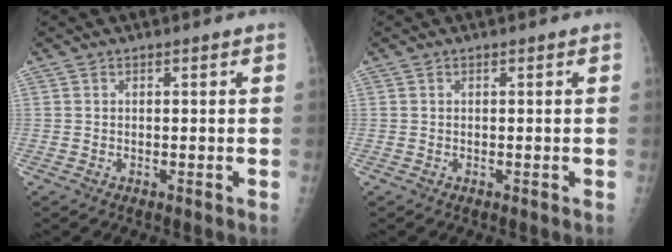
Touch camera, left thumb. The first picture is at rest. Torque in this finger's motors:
{"motor_torque": [0.02, 0.01, 0.09, 0.03, 0.00]}